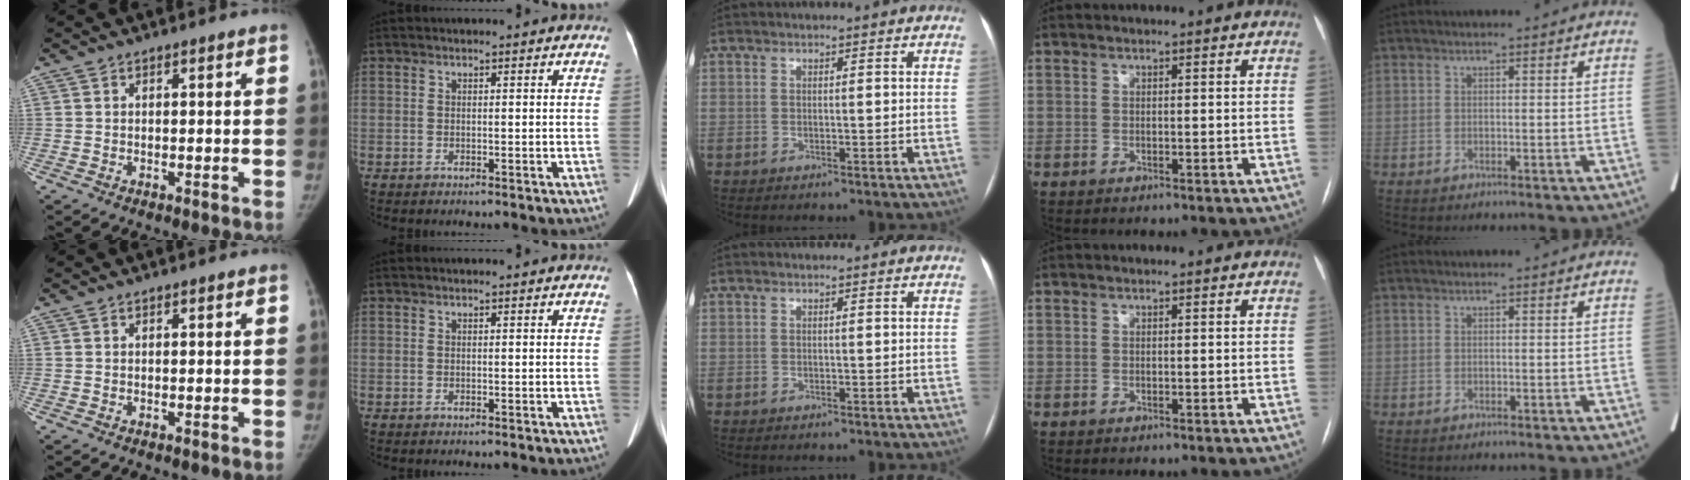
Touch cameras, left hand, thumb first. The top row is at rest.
{}